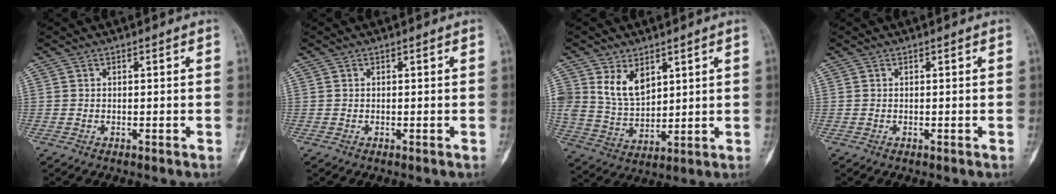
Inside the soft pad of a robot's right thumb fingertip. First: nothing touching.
{"total": 0.0}
{"total": 8.7, "force": [4.2, 5.7, 5.1], "torque": [-0.071, -0.029, 0.095]}
{"total": 0.0}